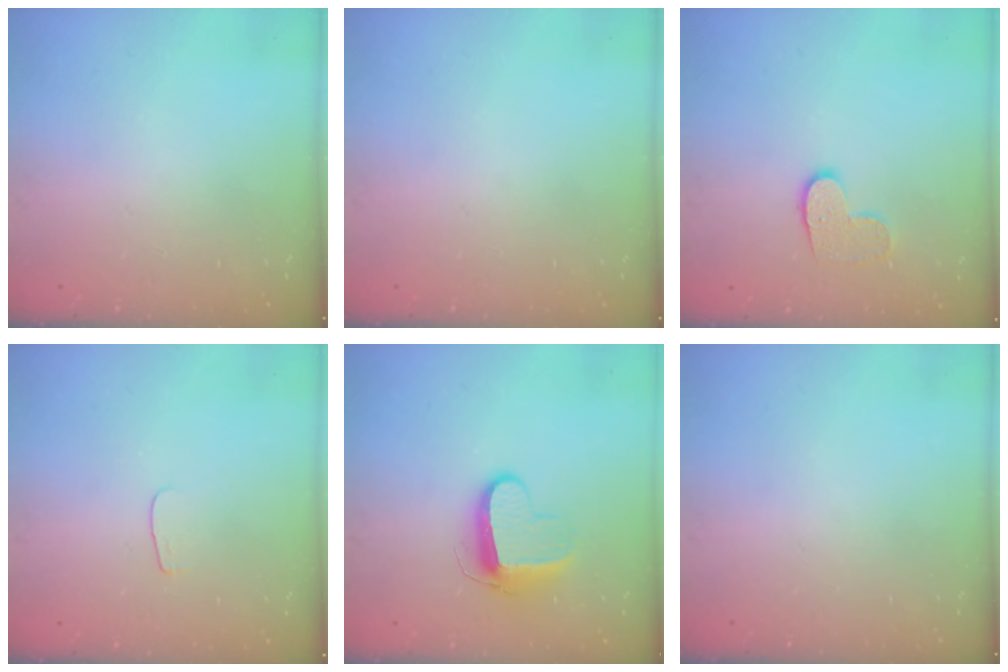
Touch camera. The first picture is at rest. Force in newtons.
{"total": 0.0}
{"total": 8.0, "press": 8.0, "slide": 0.4}
{"total": 3.6, "press": 3.6, "slide": 0.4}
{"total": 9.7, "press": 9.7, "slide": 0.4}
{"total": 0.0}